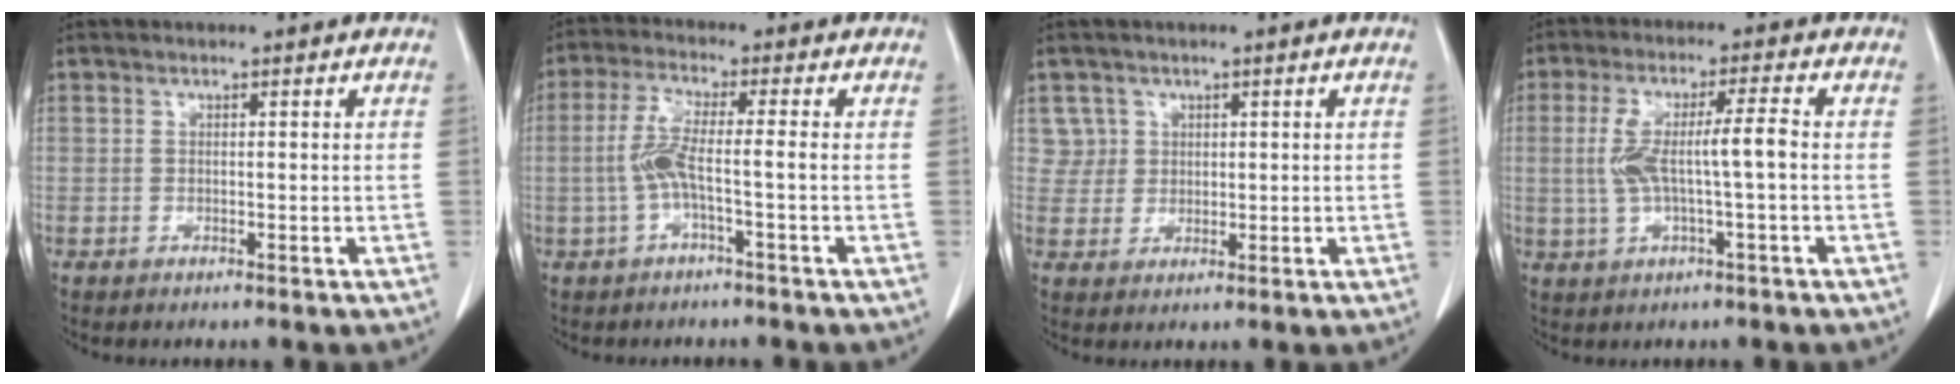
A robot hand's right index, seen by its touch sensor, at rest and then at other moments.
{"total": 4.9, "force": [-0.9, 0.0, 4.8], "torque": [-0.105, 0.011, -0.017]}
{"total": 3.4, "force": [1.6, 3.0, -0.5], "torque": [0.029, 0.009, 0.029]}
{"total": 7.3, "force": [-0.1, 0.6, 7.3], "torque": [-0.149, 0.018, 0.004]}